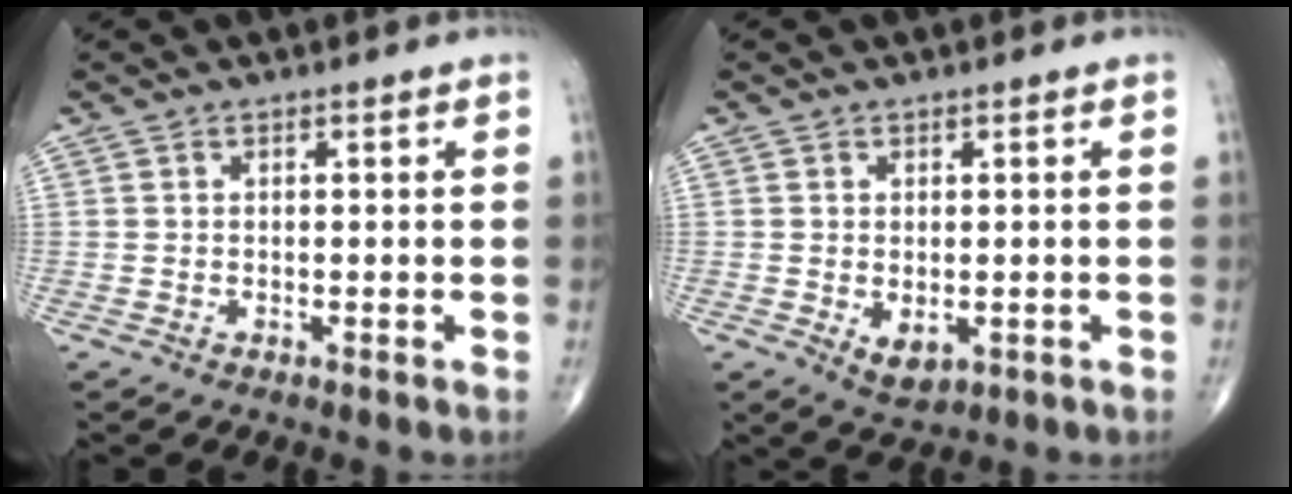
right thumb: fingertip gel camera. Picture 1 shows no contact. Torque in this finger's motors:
{"motor_torque": [-0.32, 0.07, -0.08, 0.18, 0.09]}